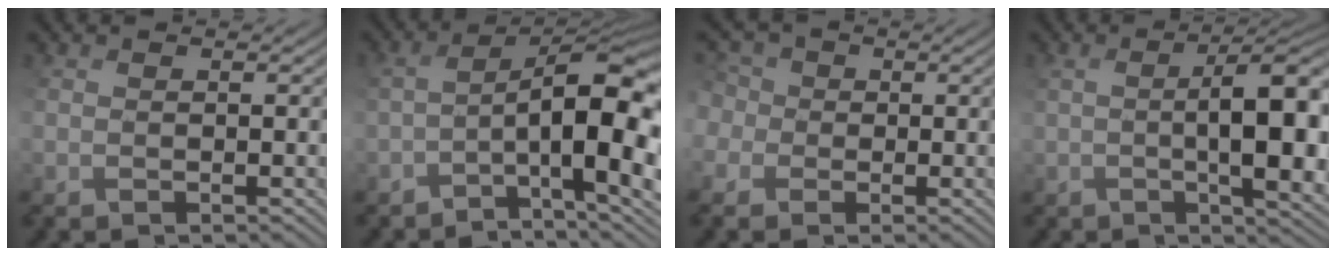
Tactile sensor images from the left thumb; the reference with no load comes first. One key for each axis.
{"total": 12.8, "fx": -4.0, "fy": 4.1, "fz": 11.4, "tx": -0.177, "ty": 0.003, "tz": -0.043}
{"total": 4.6, "fx": -0.4, "fy": 4.4, "fz": 1.4, "tx": -0.077, "ty": 0.009, "tz": -0.008}
{"total": 11.2, "fx": -0.7, "fy": 3.6, "fz": 10.6, "tx": -0.140, "ty": -0.003, "tz": 0.010}